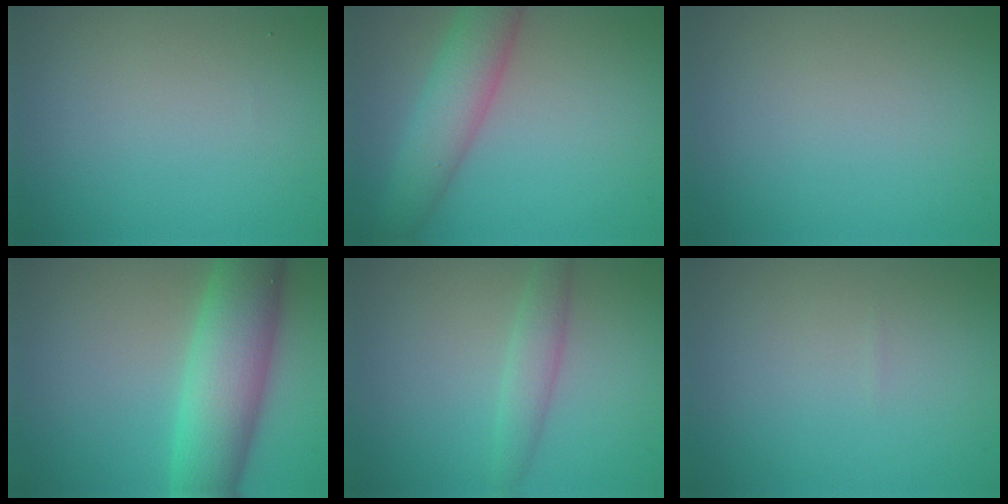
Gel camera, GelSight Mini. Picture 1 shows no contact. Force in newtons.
{"total": 5.2, "press": 5.2, "slide": 0.3}
{"total": 0.0}
{"total": 8.6, "press": 8.6, "slide": 0.2}
{"total": 2.2, "press": 2.2, "slide": 0.0}
{"total": 0.0}